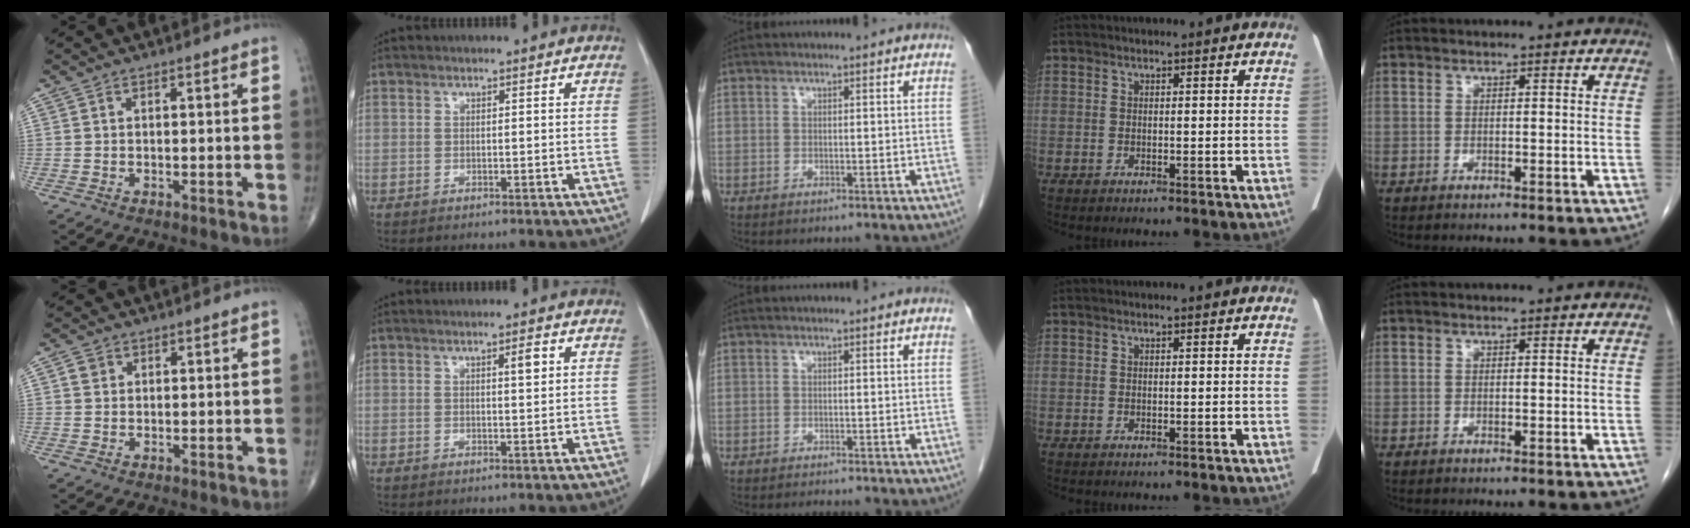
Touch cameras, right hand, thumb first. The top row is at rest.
{"thumb": {"total": 1.7, "force": [0.6, 1.5, 0.6], "torque": [-0.003, 0.000, 0.007]}, "index": {"total": 1.7, "force": [0.7, 0.2, 1.6], "torque": [-0.026, 0.000, 0.011]}, "middle": {"total": 1.0, "force": [-1.0, -0.1, 0.2], "torque": [-0.005, -0.003, -0.012]}}